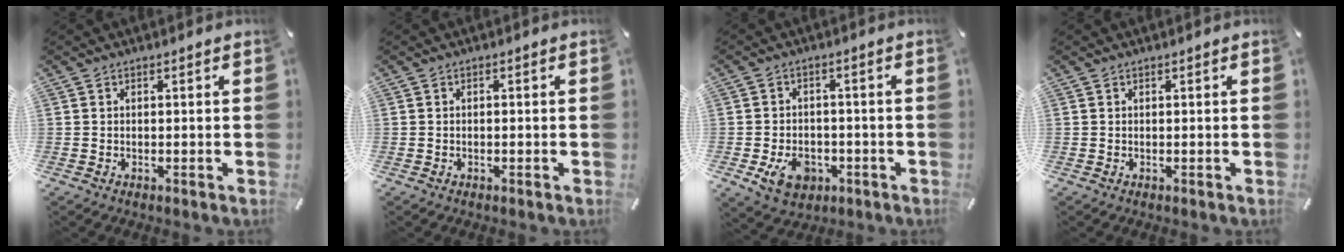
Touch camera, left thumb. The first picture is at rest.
{"total": 0.7, "force": [-0.4, 0.2, 0.5], "torque": [-0.010, -0.002, -0.006]}
{"total": 8.1, "force": [-2.7, 6.2, 4.5], "torque": [-0.085, 0.009, -0.050]}
{"total": 0.0}